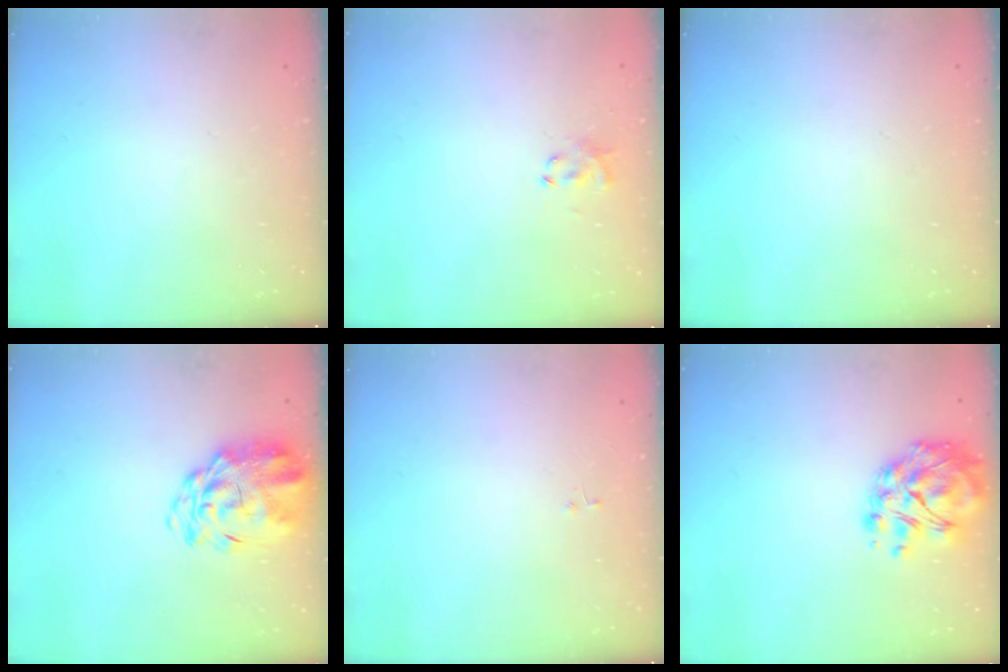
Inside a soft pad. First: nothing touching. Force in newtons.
{"total": 2.9, "press": 2.8, "slide": 0.9}
{"total": 0.0}
{"total": 5.9, "press": 5.6, "slide": 2.1}
{"total": 0.0}
{"total": 10.4, "press": 9.8, "slide": 3.6}